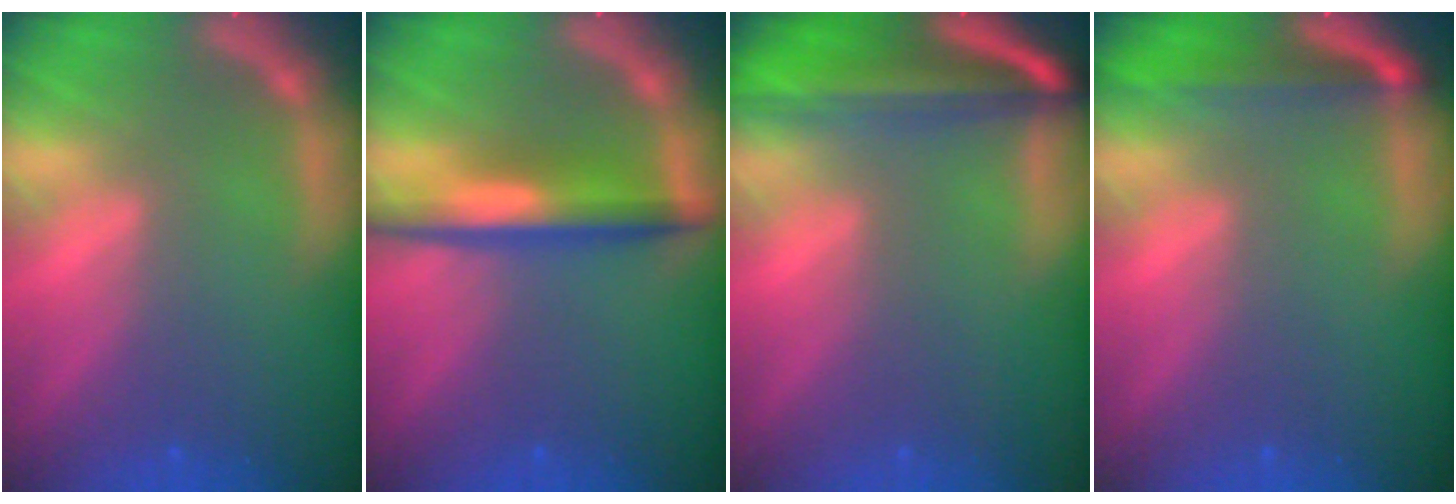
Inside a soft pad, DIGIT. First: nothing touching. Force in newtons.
{"total": 5.0}
{"total": 9.5}
{"total": 4.4}